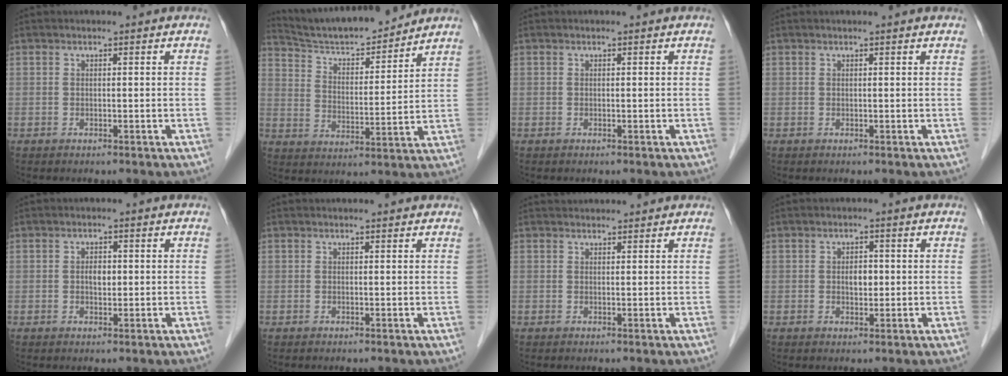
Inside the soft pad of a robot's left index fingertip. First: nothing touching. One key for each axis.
{"total": 13.5, "fx": 12.8, "fy": 1.3, "fz": 4.3, "tx": -0.077, "ty": -0.003, "tz": 0.215}
{"total": 0.0}
{"total": 1.1, "fx": 1.0, "fy": -0.1, "fz": 0.5, "tx": -0.011, "ty": 0.007, "tz": 0.010}
{"total": 1.8, "fx": -0.5, "fy": 1.0, "fz": 1.3, "tx": -0.024, "ty": -0.005, "tz": -0.007}
{"total": 1.1, "fx": 1.1, "fy": 0.2, "fz": 0.2, "tx": -0.012, "ty": 0.002, "tz": 0.008}
{"total": 3.1, "fx": 3.0, "fy": 0.7, "fz": 0.4, "tx": -0.007, "ty": 0.026, "tz": 0.041}
{"total": 2.1, "fx": -0.5, "fy": 1.3, "fz": 1.6, "tx": -0.026, "ty": -0.005, "tz": -0.006}